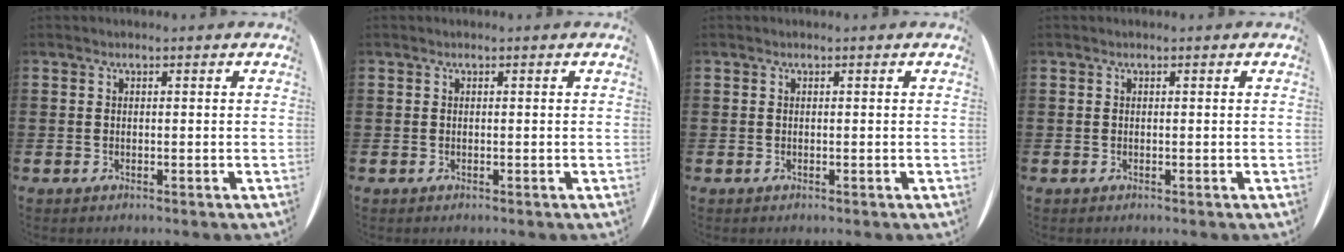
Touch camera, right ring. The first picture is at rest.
{"total": 0.0}
{"total": 0.0}
{"total": 0.0}